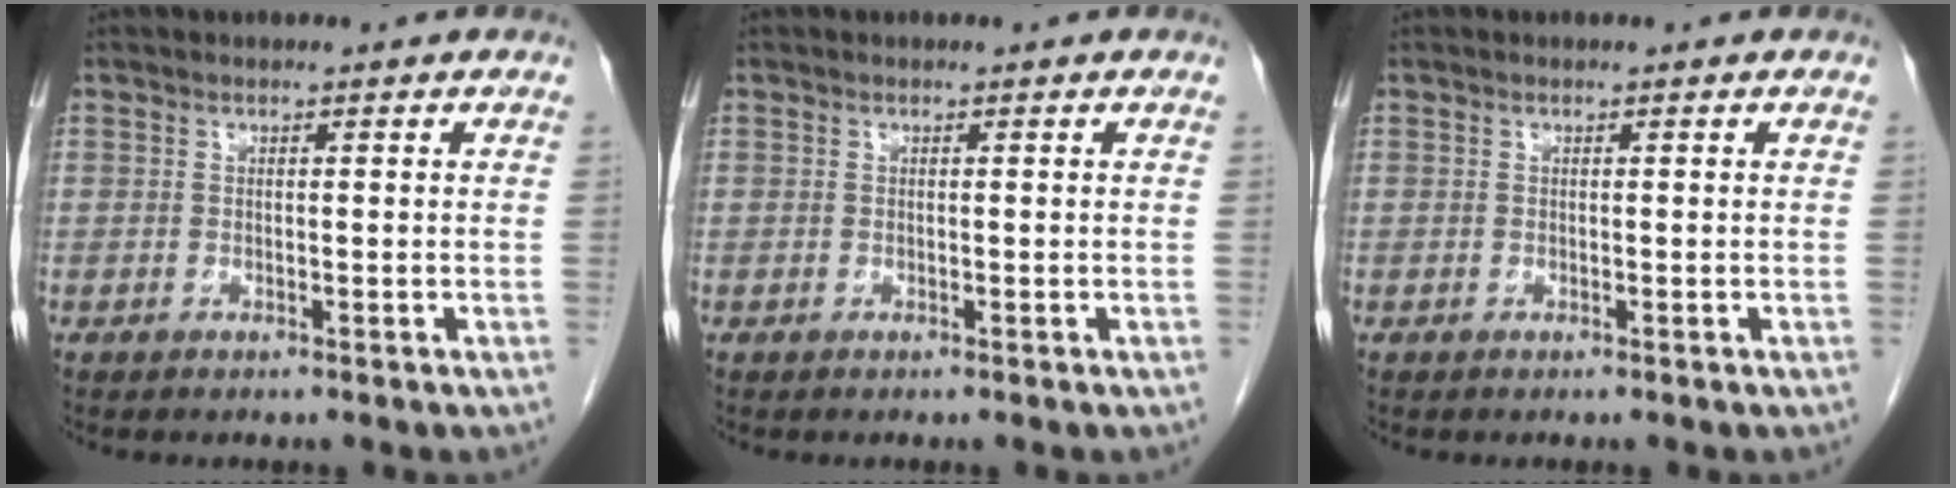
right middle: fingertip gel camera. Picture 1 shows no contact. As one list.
[{"total": 0.0}, {"total": 0.0}]